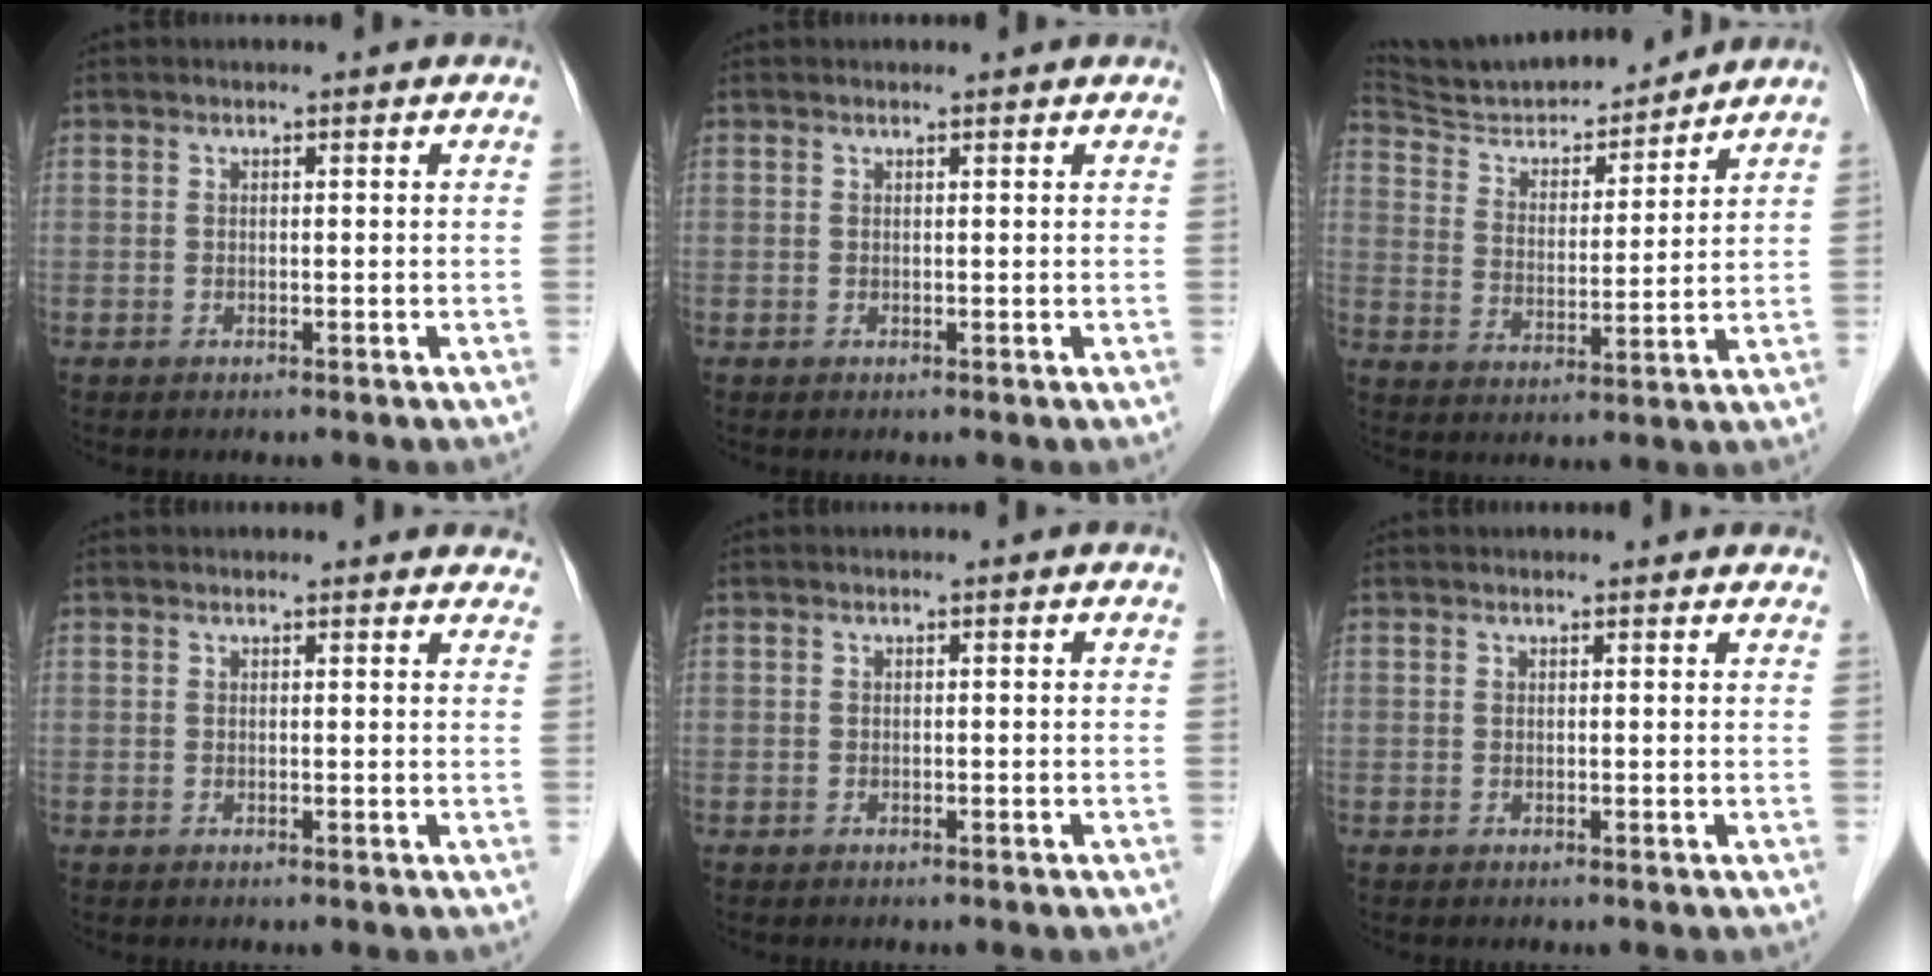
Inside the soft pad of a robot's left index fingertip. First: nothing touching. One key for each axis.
{"total": 1.0, "fx": 1.0, "fy": 0.1, "fz": 0.1, "tx": -0.012, "ty": 0.008, "tz": 0.014}
{"total": 14.1, "fx": 13.5, "fy": 1.8, "fz": 3.7, "tx": -0.068, "ty": 0.002, "tz": 0.233}
{"total": 5.8, "fx": 5.5, "fy": 1.6, "fz": 1.2, "tx": 0.002, "ty": 0.009, "tz": 0.045}
{"total": 0.0}
{"total": 3.5, "fx": 3.2, "fy": 1.0, "fz": 0.9, "tx": -0.010, "ty": 0.015, "tz": 0.029}